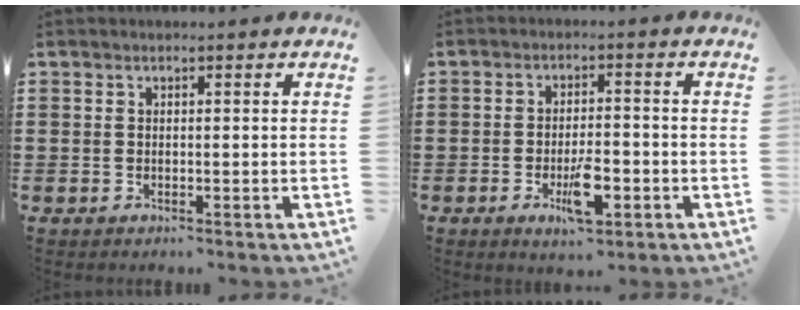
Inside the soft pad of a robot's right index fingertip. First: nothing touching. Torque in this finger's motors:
{"motor_torque": [0.19, 0.04, 0.16, 0.14]}